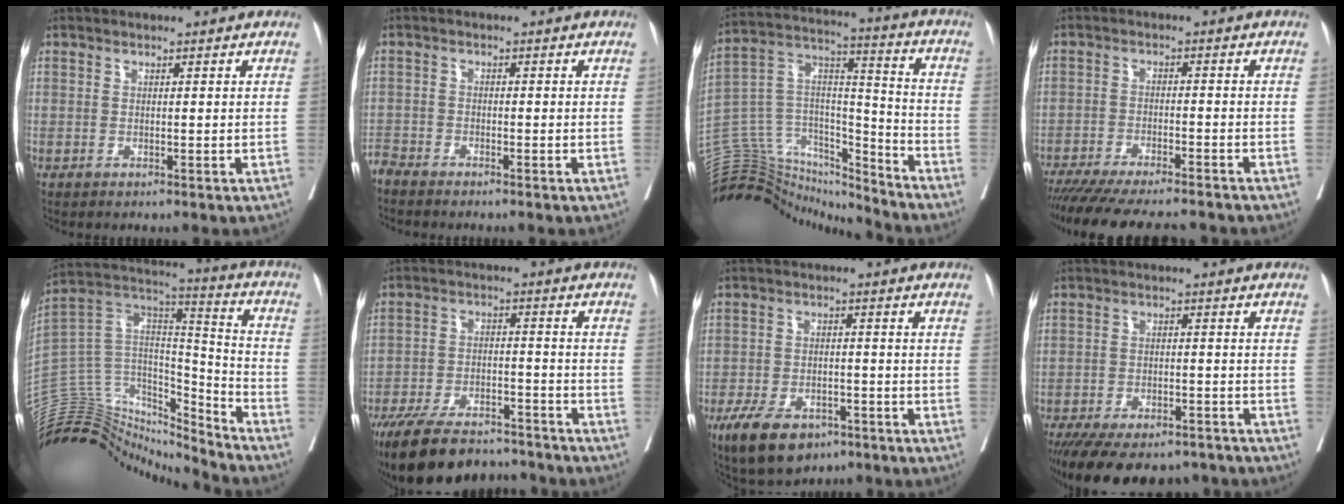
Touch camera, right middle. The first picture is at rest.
{"total": 2.6, "force": [-2.6, 0.0, 0.0], "torque": [0.004, -0.009, -0.052]}
{"total": 19.8, "force": [-19.0, 4.9, 2.6], "torque": [-0.054, 0.069, -0.310]}
{"total": 17.1, "force": [-15.2, 2.3, 7.6], "torque": [-0.140, -0.034, -0.218]}
{"total": 19.4, "force": [-17.9, 7.2, 2.7], "torque": [-0.058, 0.102, -0.294]}
{"total": 17.7, "force": [-15.2, 5.3, 7.6], "torque": [-0.150, -0.008, -0.234]}
{"total": 10.1, "force": [-6.5, 5.2, 5.7], "torque": [-0.103, -0.002, -0.104]}
{"total": 17.2, "force": [-13.7, 6.8, 7.8], "torque": [-0.163, -0.015, -0.188]}